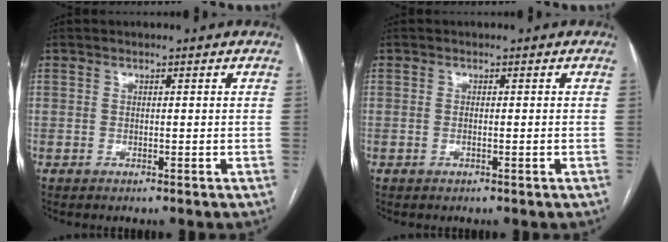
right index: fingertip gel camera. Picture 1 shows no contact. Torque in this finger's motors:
{"motor_torque": [-0.16, 0.33, -0.03, 0.00]}